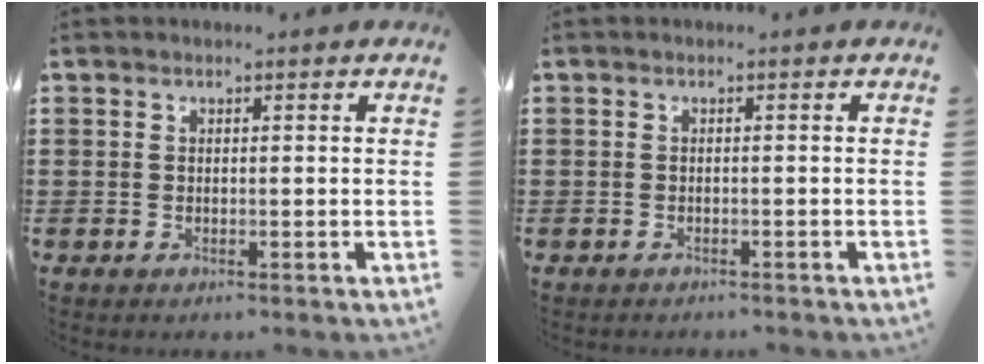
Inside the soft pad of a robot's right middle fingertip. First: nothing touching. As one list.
[{"total": 0.6, "force": [-0.6, 0.1, 0.0], "torque": [-0.003, 0.001, -0.013]}]